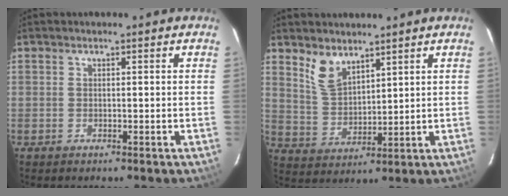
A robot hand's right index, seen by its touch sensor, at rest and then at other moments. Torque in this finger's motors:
{"motor_torque": [0.57, 0.57, 0.09, 0.04]}